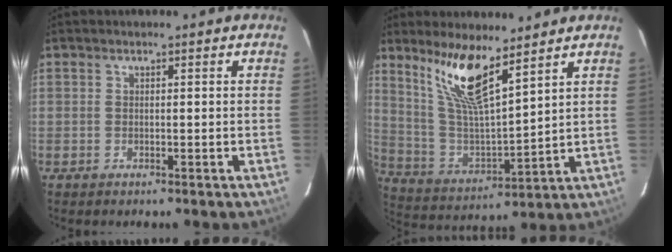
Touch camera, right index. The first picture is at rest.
{"total": 12.8, "force": [8.8, 2.2, 9.0], "torque": [-0.174, -0.004, 0.184]}